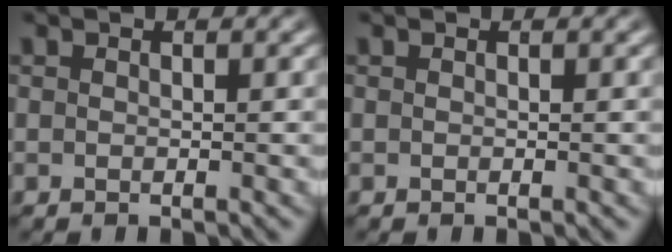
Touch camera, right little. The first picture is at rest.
{"total": 0.0}